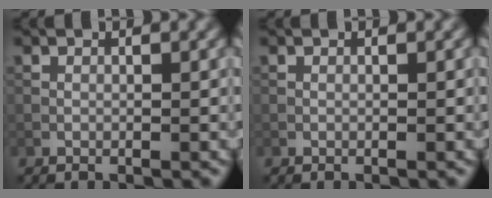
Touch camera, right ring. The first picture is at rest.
{"total": 0.0}